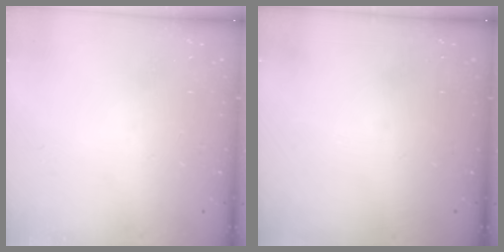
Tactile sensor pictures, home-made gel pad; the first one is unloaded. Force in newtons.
{"total": 0.0}